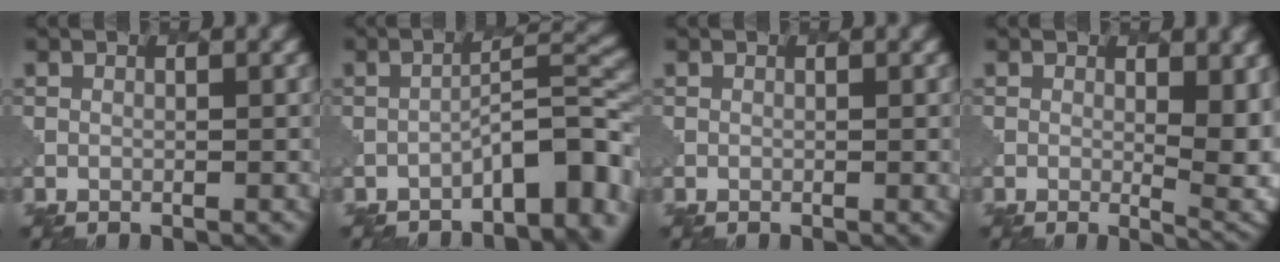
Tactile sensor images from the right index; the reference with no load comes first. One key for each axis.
{"total": 6.5, "fx": -3.9, "fy": 2.0, "fz": 4.8, "tx": -0.056, "ty": 0.015, "tz": -0.061}
{"total": 0.6, "fx": 0.2, "fy": 0.1, "fz": 0.6, "tx": -0.006, "ty": -0.001, "tz": 0.005}
{"total": 6.9, "fx": 0.8, "fy": 2.9, "fz": 6.2, "tx": -0.072, "ty": -0.011, "tz": 0.019}